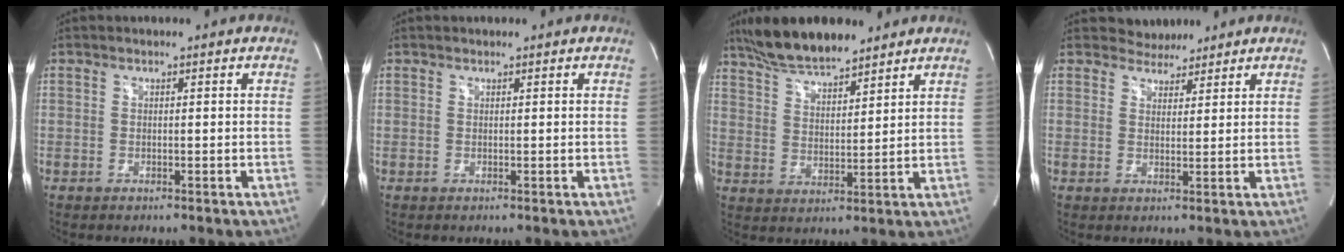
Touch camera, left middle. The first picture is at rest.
{"total": 0.0}
{"total": 10.6, "force": [9.0, 2.4, 5.1], "torque": [-0.097, 0.013, 0.165]}
{"total": 3.2, "force": [2.9, 1.3, -0.1], "torque": [0.003, 0.008, 0.049]}